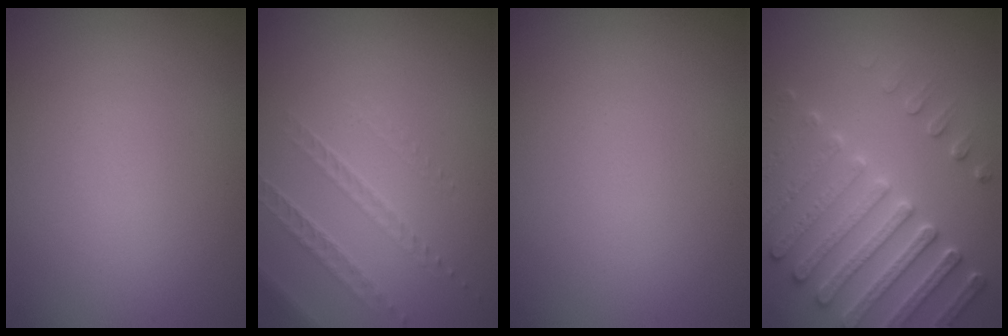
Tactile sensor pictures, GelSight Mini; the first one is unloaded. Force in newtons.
{"total": 1.3, "press": 0.9, "slide": 0.9}
{"total": 0.0}
{"total": 4.8, "press": 4.6, "slide": 1.3}